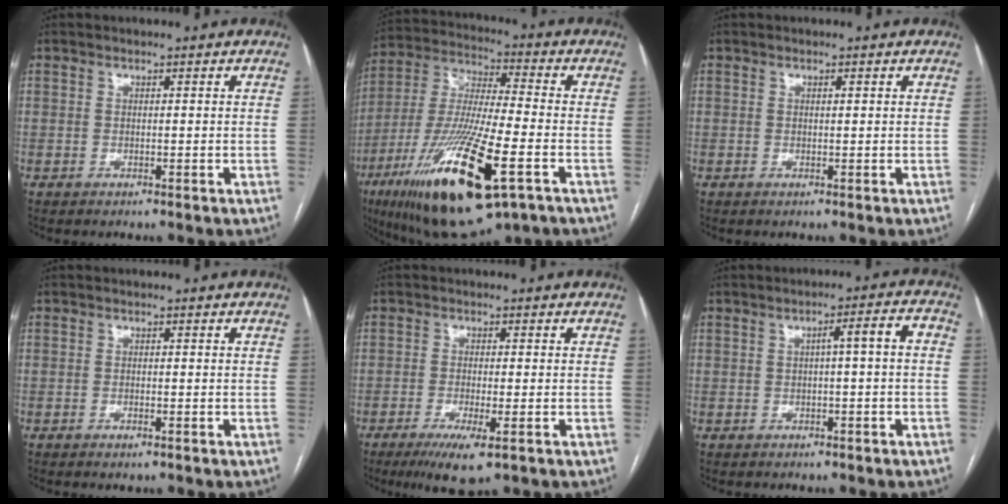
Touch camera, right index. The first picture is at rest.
{"total": 23.9, "force": [-10.7, 5.2, 20.7], "torque": [-0.415, -0.037, -0.180]}
{"total": 0.5, "force": [0.2, 0.1, 0.5], "torque": [-0.009, 0.000, 0.004]}
{"total": 0.8, "force": [-0.5, 0.1, 0.6], "torque": [-0.011, -0.001, -0.007]}
{"total": 5.9, "force": [-3.1, 0.7, 5.0], "torque": [-0.090, -0.016, -0.049]}
{"total": 3.9, "force": [-0.1, 0.2, 3.8], "torque": [-0.054, 0.015, 0.000]}